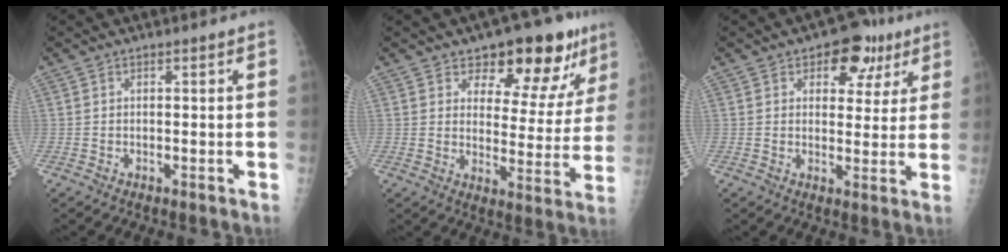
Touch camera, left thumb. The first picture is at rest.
{"total": 14.8, "force": [9.8, 7.2, 8.5], "torque": [-0.049, -0.052, 0.133]}
{"total": 9.0, "force": [4.7, 5.7, 5.0], "torque": [-0.019, -0.012, 0.058]}